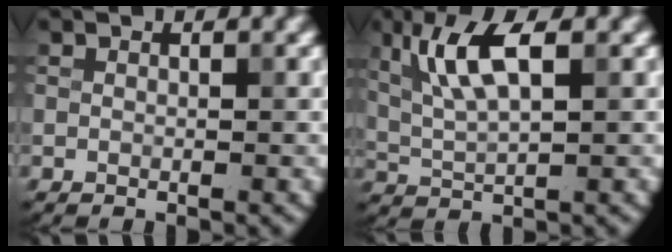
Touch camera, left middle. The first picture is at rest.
{"total": 5.3, "force": [1.9, 1.6, 4.7], "torque": [-0.097, 0.004, 0.038]}